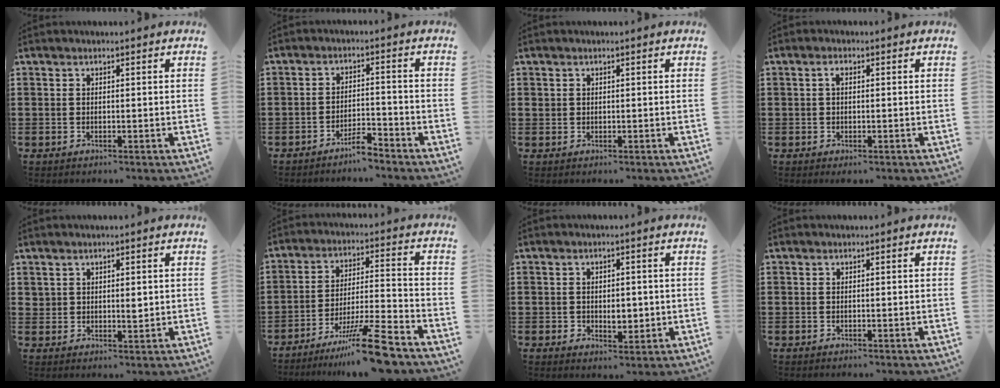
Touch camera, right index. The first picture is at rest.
{"total": 3.7, "force": [-3.4, 0.3, 1.4], "torque": [-0.026, 0.008, -0.067]}
{"total": 0.8, "force": [0.3, 0.7, 0.1], "torque": [-0.004, 0.003, 0.006]}
{"total": 1.3, "force": [0.2, 0.6, 1.1], "torque": [-0.023, 0.005, 0.002]}
{"total": 2.0, "force": [1.1, 1.3, 1.1], "torque": [-0.018, 0.003, 0.019]}
{"total": 11.8, "force": [-9.0, 0.2, 7.7], "torque": [-0.116, 0.021, -0.164]}
{"total": 3.0, "force": [-0.1, 2.2, 2.1], "torque": [-0.039, 0.004, -0.006]}
{"total": 0.0}